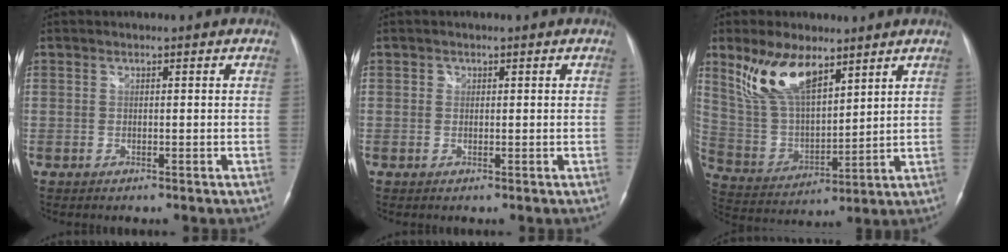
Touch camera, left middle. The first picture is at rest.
{"total": 0.7, "force": [0.1, 0.7, 0.0], "torque": [0.004, 0.002, 0.002]}
{"total": 12.4, "force": [8.0, 5.1, 7.9], "torque": [-0.164, 0.011, 0.166]}